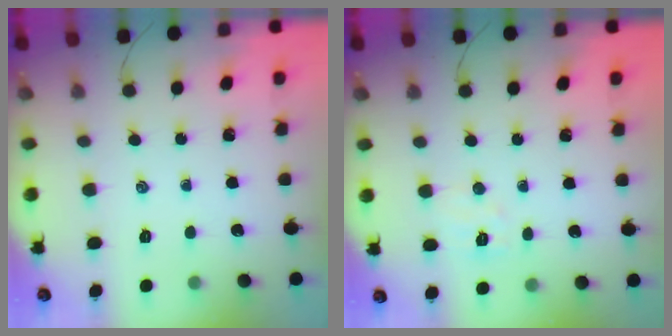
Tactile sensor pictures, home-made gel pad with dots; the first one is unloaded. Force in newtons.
{"total": 4.5, "press": 4.4, "slide": 1.1}